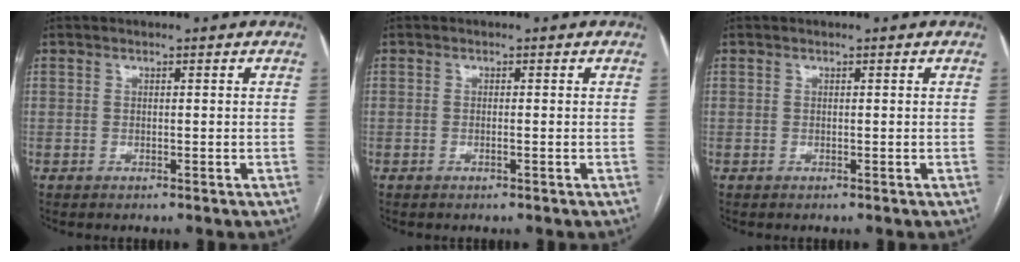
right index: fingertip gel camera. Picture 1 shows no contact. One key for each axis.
{"total": 0.5, "fx": -0.2, "fy": 0.0, "fz": 0.5, "tx": -0.011, "ty": 0.000, "tz": -0.002}
{"total": 0.0}